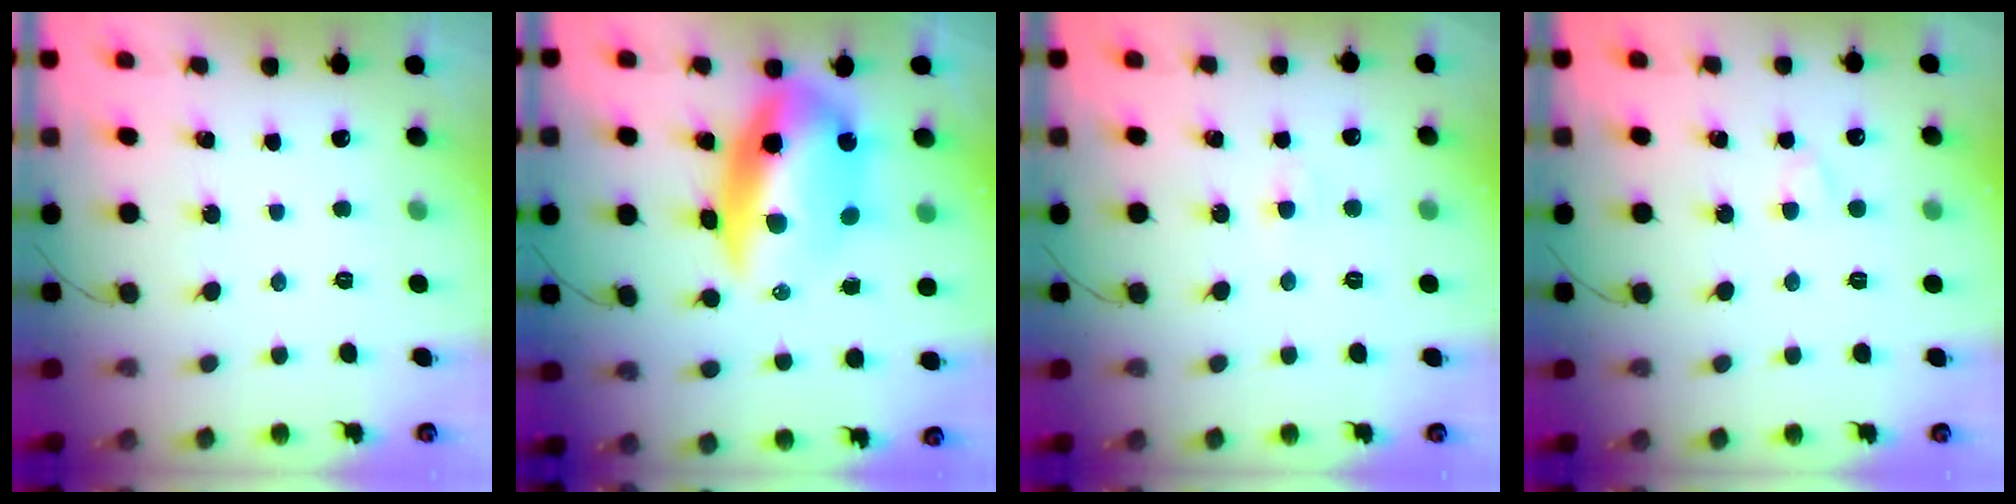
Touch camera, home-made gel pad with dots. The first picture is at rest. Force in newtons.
{"total": 14.4, "press": 14.1, "slide": 3.0}
{"total": 2.8, "press": 2.6, "slide": 1.0}
{"total": 2.1, "press": 1.9, "slide": 0.9}